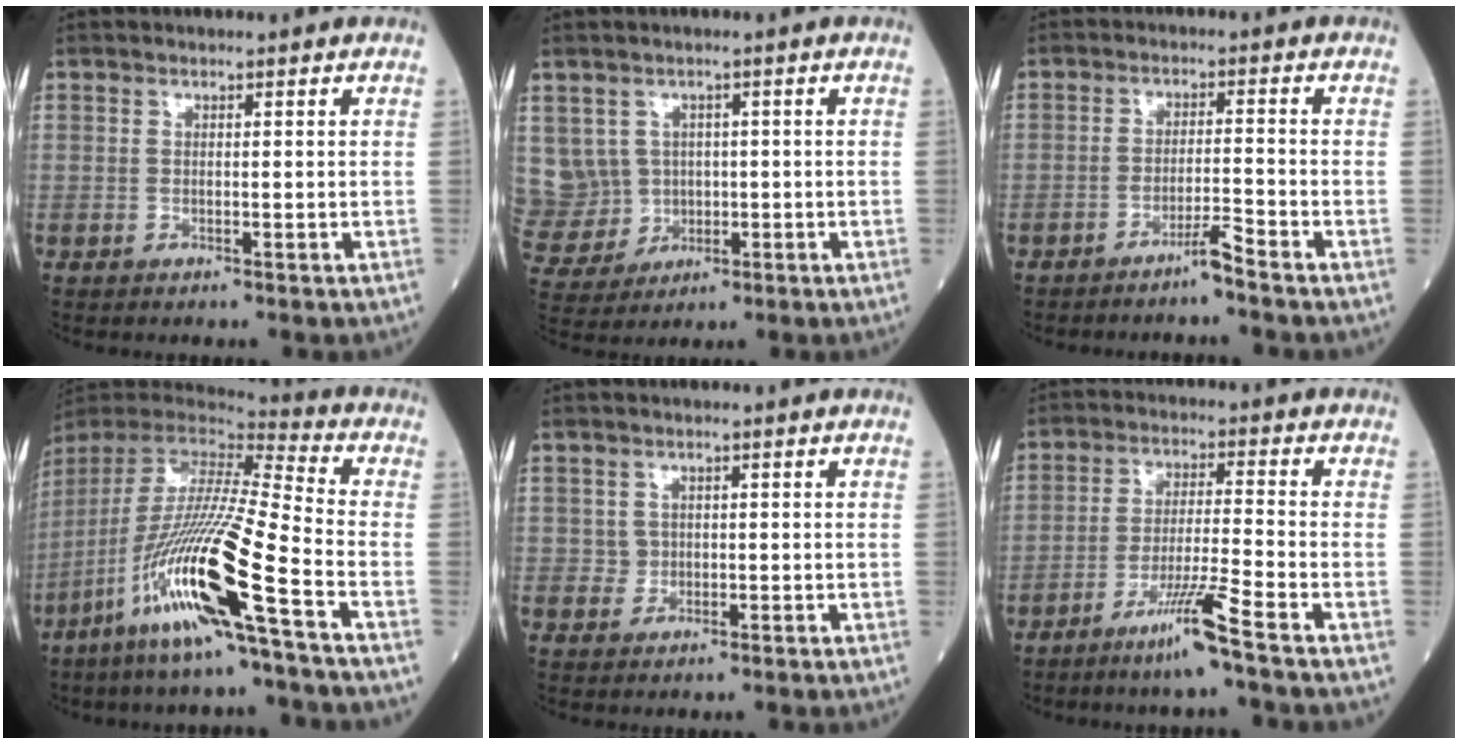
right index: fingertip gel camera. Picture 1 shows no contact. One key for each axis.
{"total": 9.9, "fx": 1.2, "fy": 9.6, "fz": 1.8, "tx": -0.069, "ty": 0.040, "tz": 0.045}
{"total": 3.2, "fx": -2.6, "fy": -0.6, "fz": 1.8, "tx": -0.031, "ty": -0.005, "tz": -0.050}
{"total": 21.1, "fx": -10.1, "fy": -0.1, "fz": 18.6, "tx": -0.402, "ty": -0.055, "tz": -0.205}
{"total": 1.6, "fx": 0.1, "fy": 1.6, "fz": 0.2, "tx": 0.000, "ty": 0.003, "tz": 0.003}
{"total": 7.5, "fx": -5.0, "fy": -1.3, "fz": 5.5, "tx": -0.099, "ty": -0.019, "tz": -0.101}